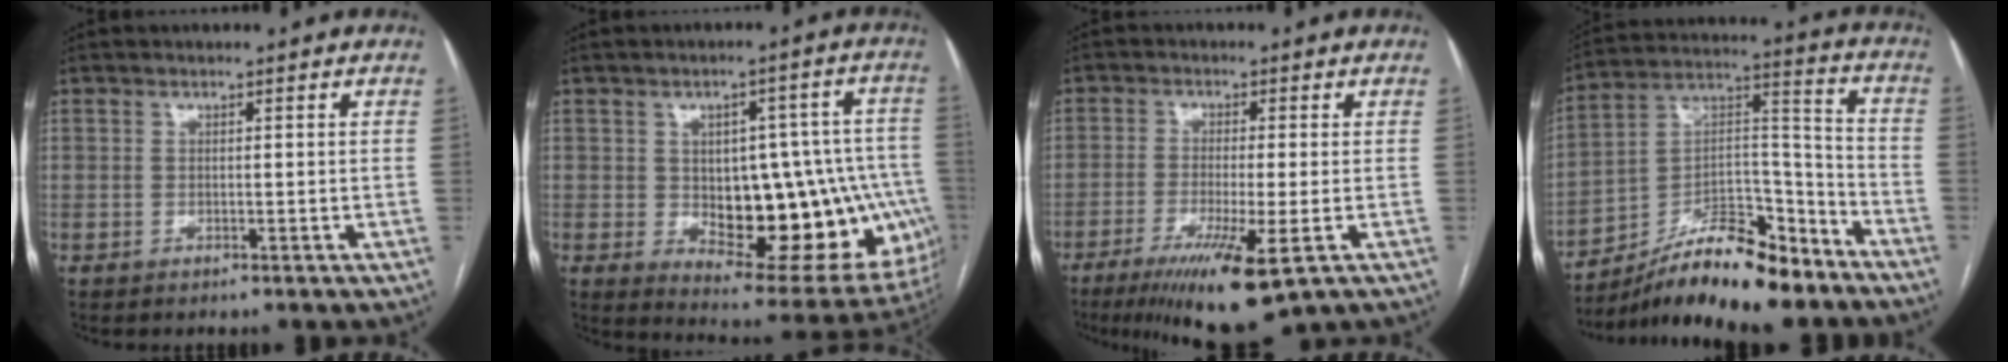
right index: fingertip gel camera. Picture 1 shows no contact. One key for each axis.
{"total": 22.8, "fx": -3.3, "fy": 10.6, "fz": 20.0, "tx": -0.187, "ty": 0.028, "tz": -0.015}
{"total": 11.1, "fx": -5.8, "fy": 0.9, "fz": 9.5, "tx": -0.159, "ty": -0.034, "tz": -0.093}
{"total": 16.9, "fx": -13.8, "fy": 3.8, "fz": 9.0, "tx": -0.147, "ty": 0.033, "tz": -0.233}